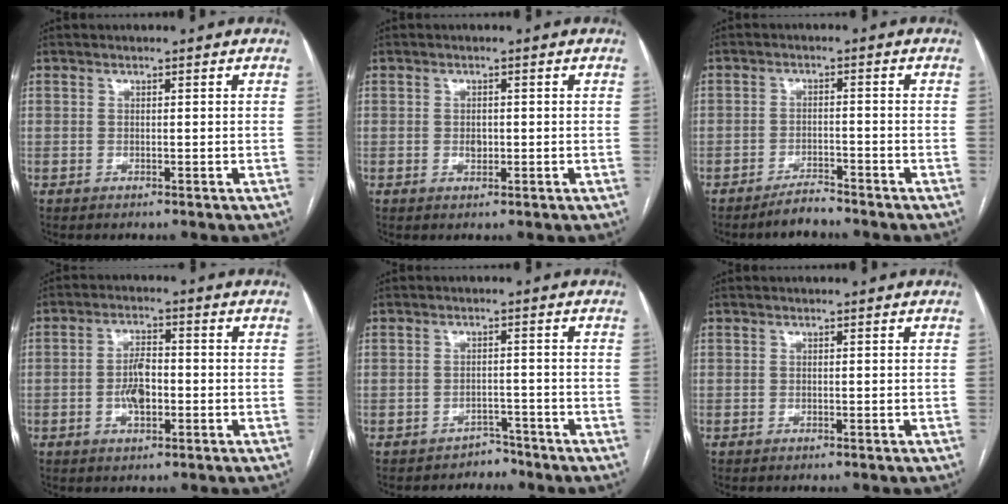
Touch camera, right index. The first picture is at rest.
{"total": 1.4, "force": [-0.1, 1.0, 1.0], "torque": [-0.018, 0.001, 0.001]}
{"total": 3.2, "force": [-3.0, 0.6, 0.9], "torque": [-0.014, -0.004, -0.052]}
{"total": 5.1, "force": [-1.1, 2.3, 4.5], "torque": [-0.087, 0.007, -0.020]}
{"total": 2.5, "force": [-2.1, 1.2, -0.7], "torque": [0.014, 0.006, -0.030]}
{"total": 0.0}